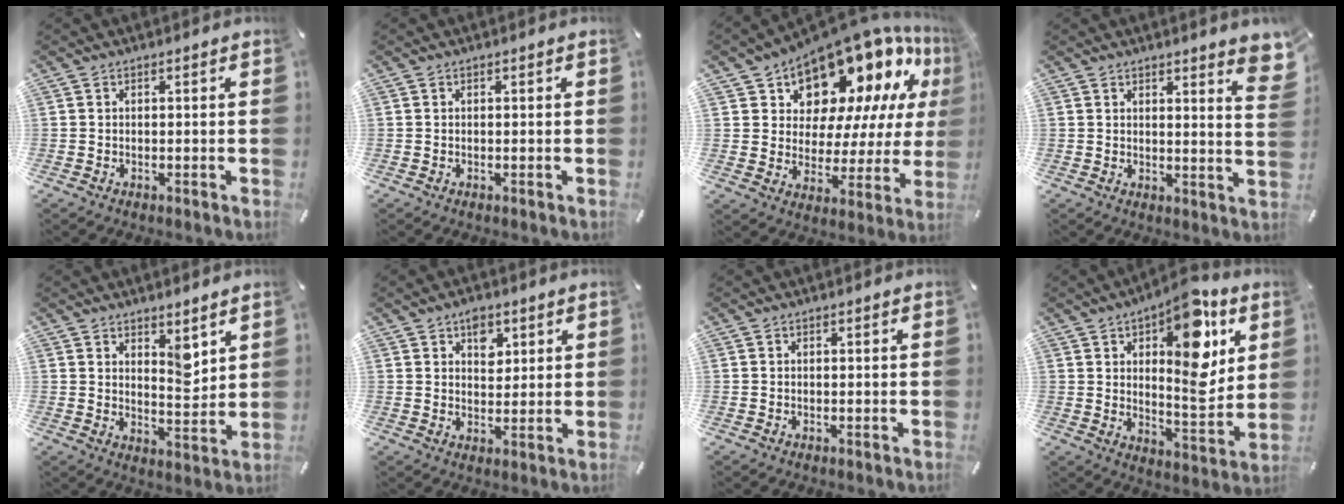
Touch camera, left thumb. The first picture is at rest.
{"total": 0.0}
{"total": 17.1, "force": [13.4, 8.5, 6.3], "torque": [-0.101, -0.119, 0.227]}
{"total": 5.0, "force": [3.7, 0.9, 3.3], "torque": [-0.041, -0.027, 0.060]}
{"total": 7.0, "force": [4.4, 3.9, 3.8], "torque": [-0.033, -0.036, 0.071]}
{"total": 4.9, "force": [2.6, 3.5, 2.3], "torque": [-0.013, -0.010, 0.039]}
{"total": 0.0}
{"total": 16.7, "force": [7.6, 7.7, 12.7], "torque": [-0.161, -0.044, 0.123]}